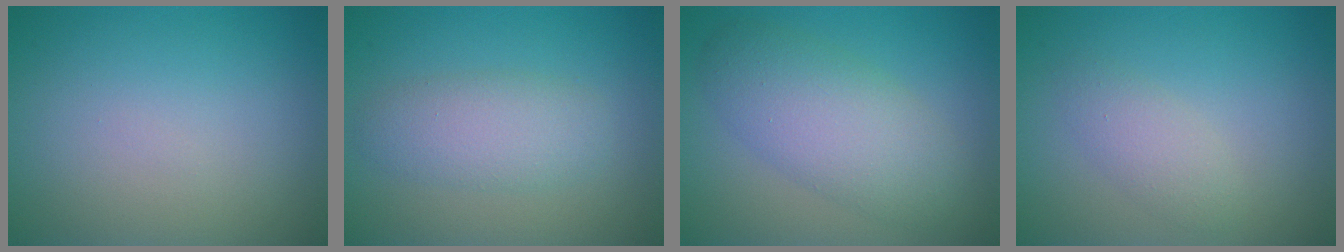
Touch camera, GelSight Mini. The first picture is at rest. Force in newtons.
{"total": 3.5, "press": 3.5, "slide": 0.2}
{"total": 5.9, "press": 5.9, "slide": 0.1}
{"total": 2.0, "press": 2.0, "slide": 0.1}